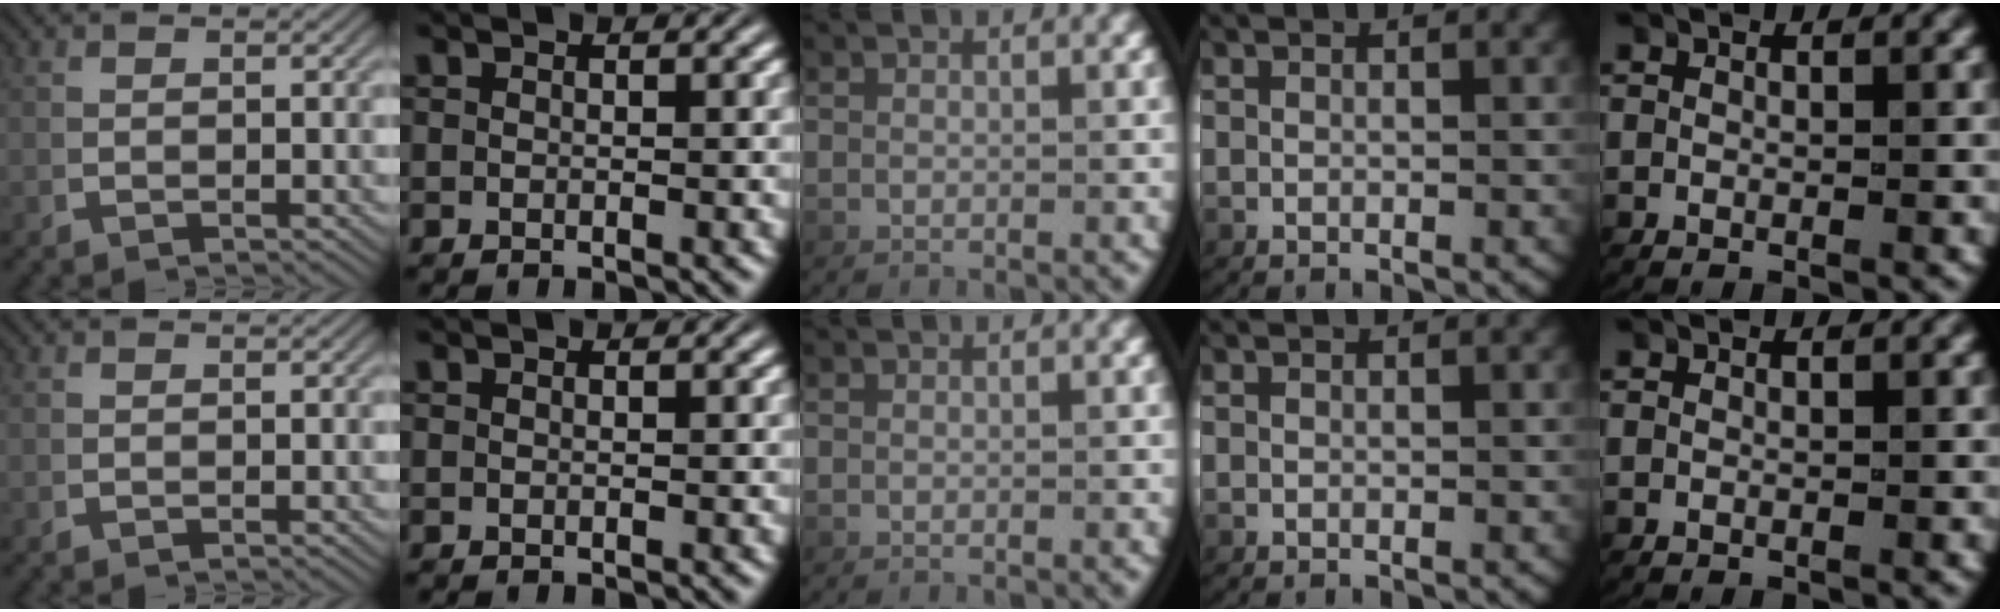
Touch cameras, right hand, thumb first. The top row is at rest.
{}